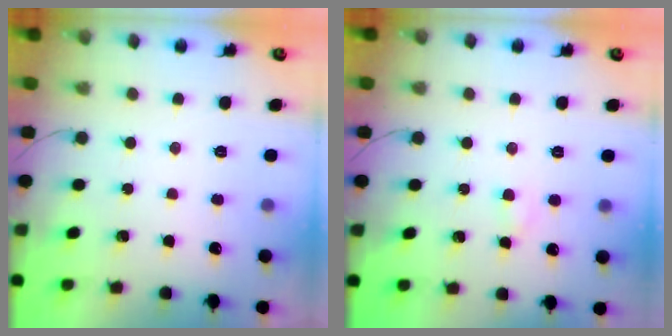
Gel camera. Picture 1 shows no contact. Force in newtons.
{"total": 2.5, "press": 2.3, "slide": 0.9}